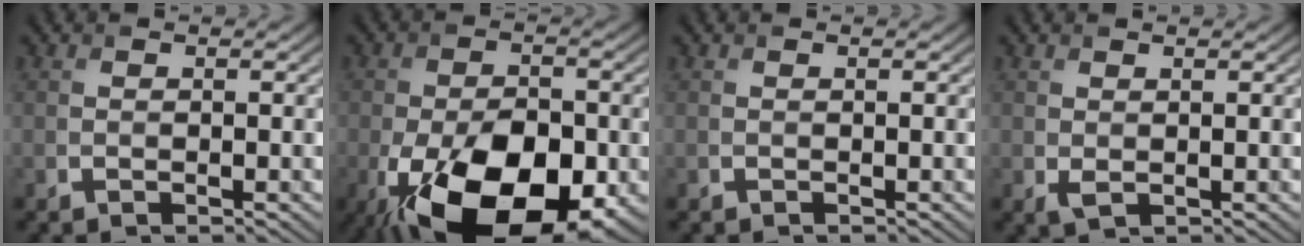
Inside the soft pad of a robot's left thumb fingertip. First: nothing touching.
{"total": 17.9, "force": [-7.2, 9.9, 13.1], "torque": [-0.226, -0.045, -0.101]}
{"total": 0.0}
{"total": 1.2, "force": [0.1, 0.7, 0.9], "torque": [-0.025, -0.003, 0.005]}